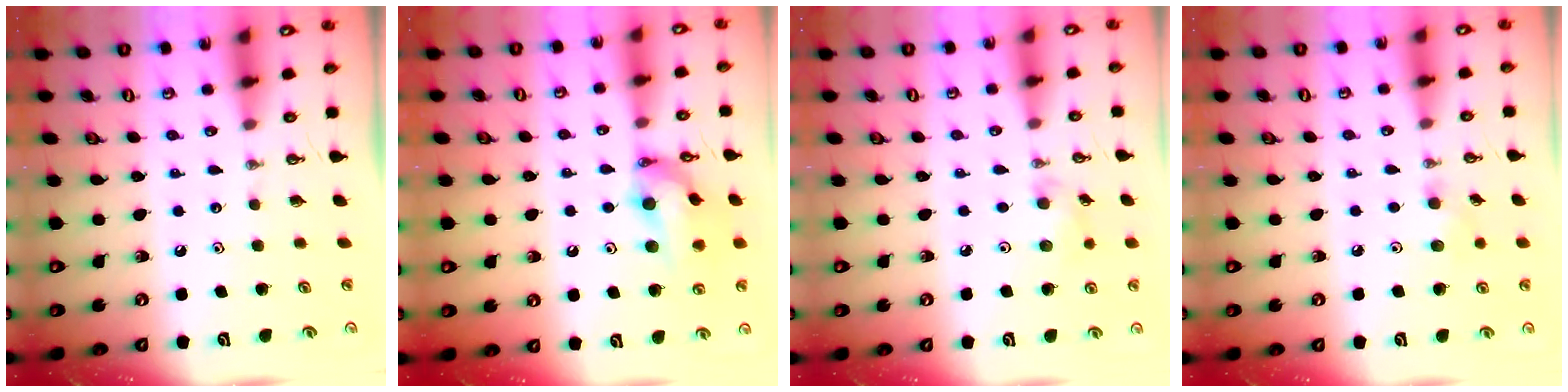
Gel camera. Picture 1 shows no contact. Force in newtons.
{"total": 14.3, "press": 14.2, "slide": 1.8}
{"total": 5.1, "press": 4.8, "slide": 1.7}
{"total": 5.2, "press": 5.0, "slide": 1.2}